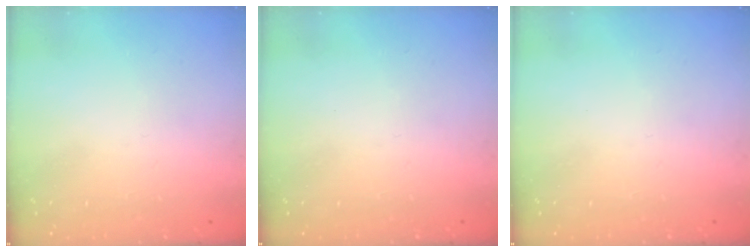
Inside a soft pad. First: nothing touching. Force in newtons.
{"total": 0.0}
{"total": 0.0}